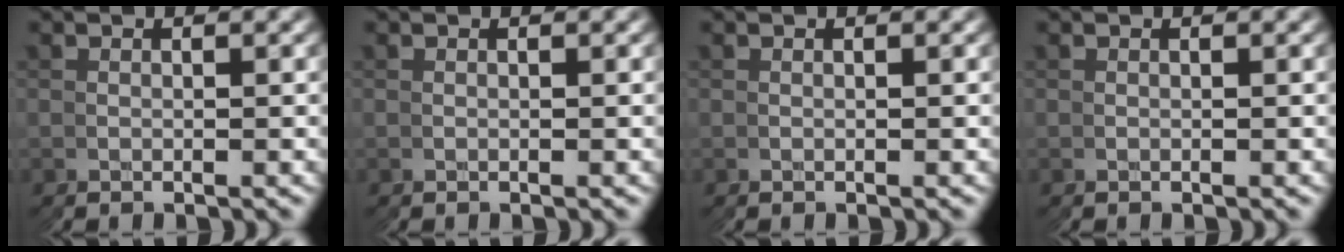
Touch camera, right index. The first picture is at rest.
{"total": 1.7, "force": [0.1, -1.7, -0.5], "torque": [0.019, -0.004, 0.009]}
{"total": 0.0}
{"total": 0.0}